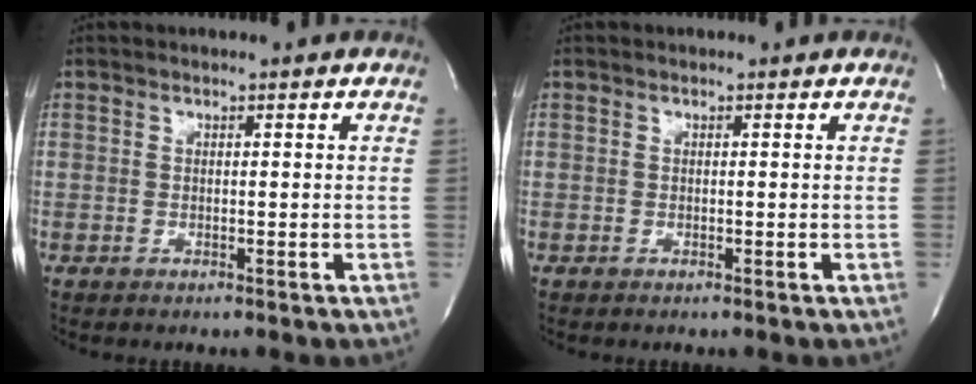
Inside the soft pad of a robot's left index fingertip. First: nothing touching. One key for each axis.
{"total": 0.0}